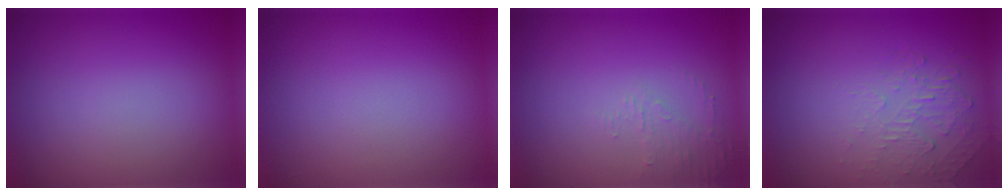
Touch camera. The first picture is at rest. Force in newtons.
{"total": 0.0}
{"total": 1.6, "press": 1.5, "slide": 0.4}
{"total": 2.1, "press": 0.7, "slide": 2.0}